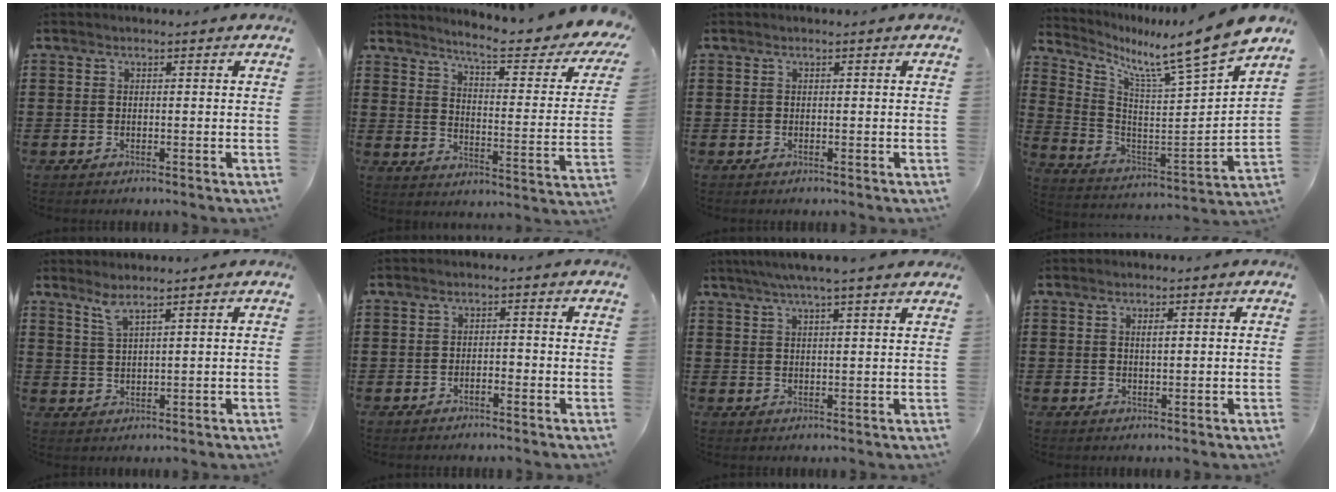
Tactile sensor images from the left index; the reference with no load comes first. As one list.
[{"total": 6.8, "force": [5.6, 0.0, 4.0], "torque": [-0.085, -0.048, 0.083]}, {"total": 0.0}, {"total": 9.9, "force": [8.9, -1.0, 4.2], "torque": [-0.097, -0.089, 0.130]}, {"total": 2.8, "force": [2.2, 0.1, 1.8], "torque": [-0.041, 0.001, 0.040]}, {"total": 1.0, "force": [-0.9, 0.3, 0.4], "torque": [-0.012, 0.000, -0.019]}, {"total": 4.3, "force": [3.5, -0.4, 2.4], "torque": [-0.056, -0.004, 0.063]}, {"total": 1.4, "force": [0.4, 0.3, 1.3], "torque": [-0.026, 0.002, 0.006]}]